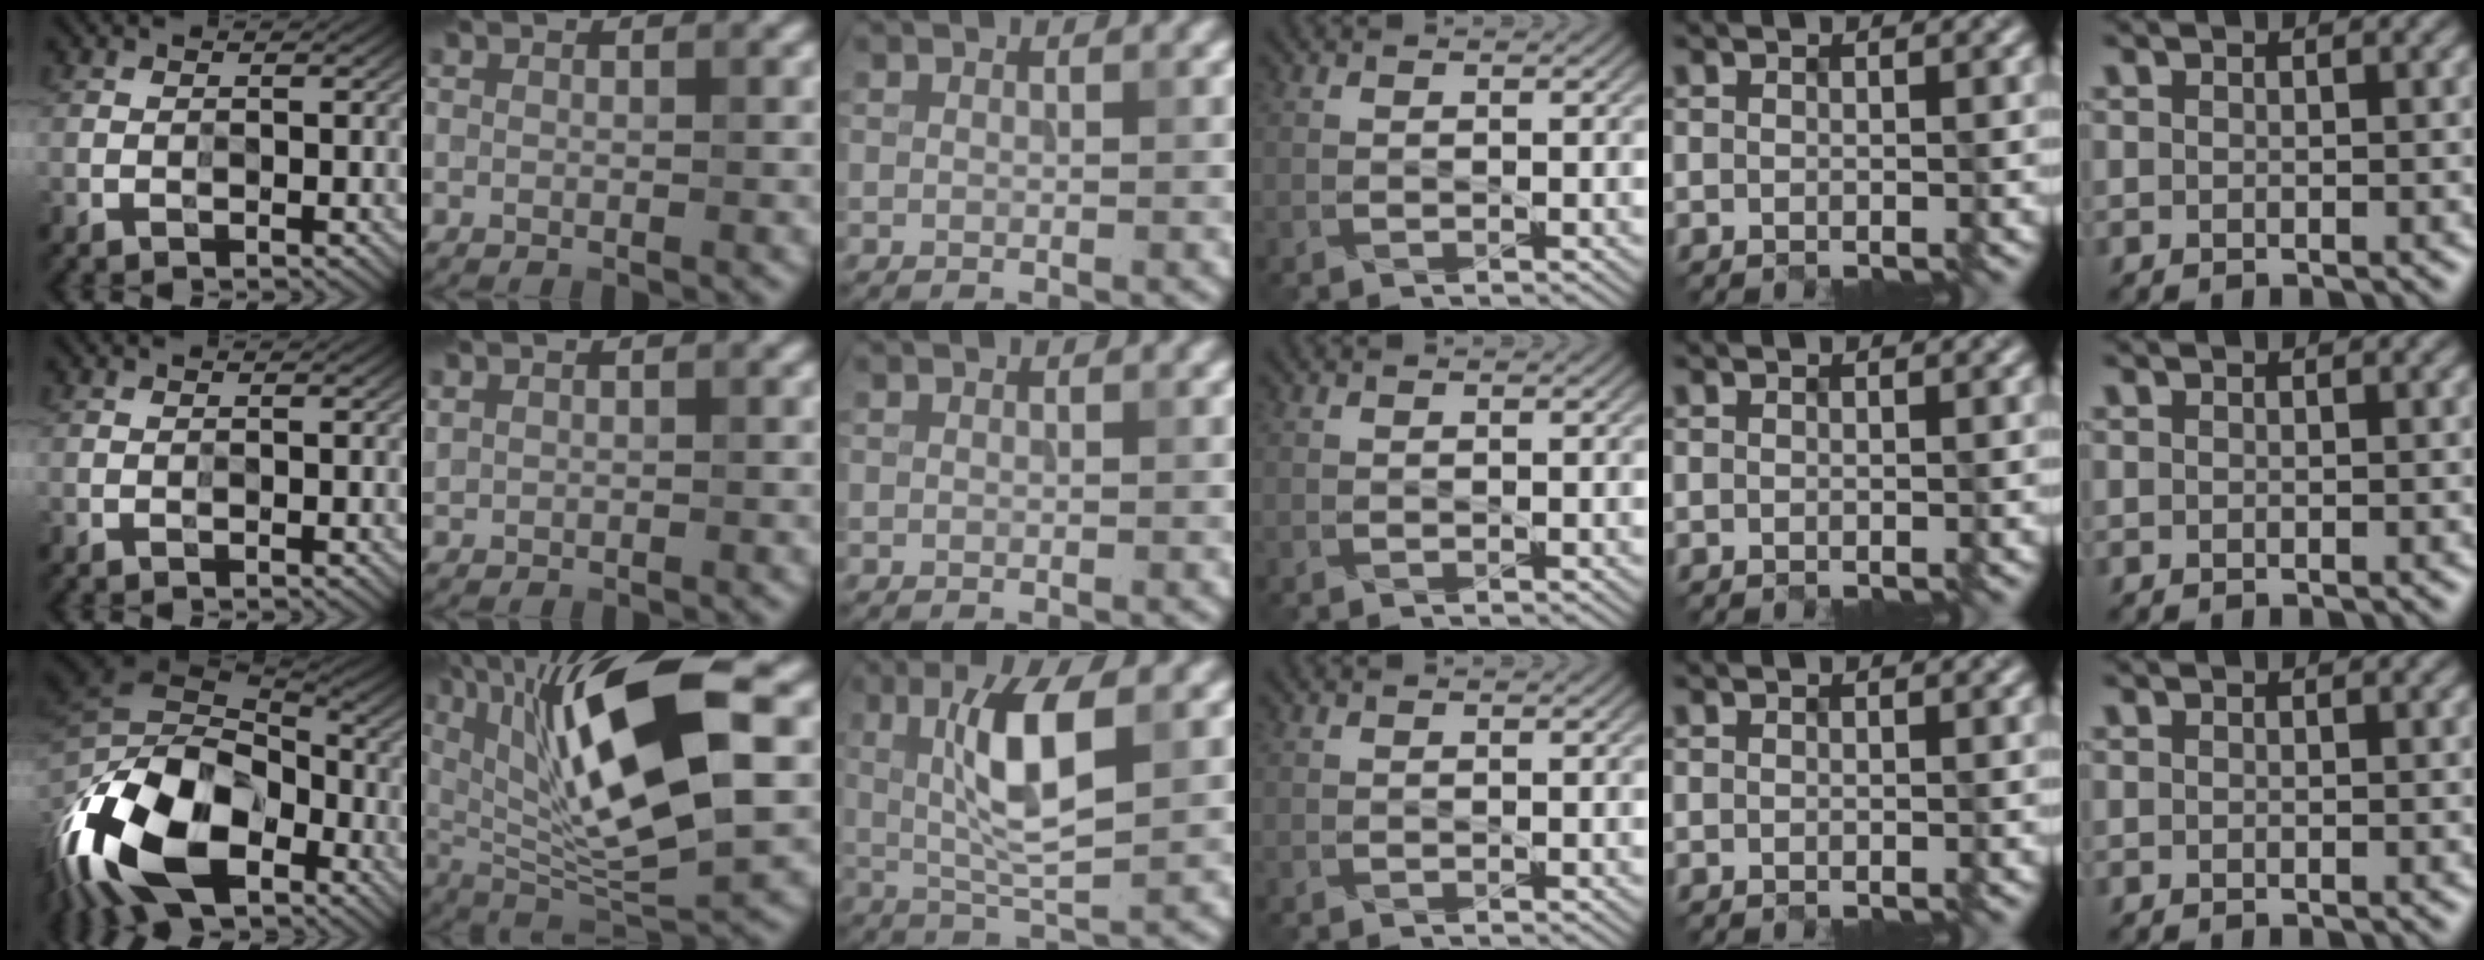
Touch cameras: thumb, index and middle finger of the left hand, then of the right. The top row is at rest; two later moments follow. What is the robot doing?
{"motion": "extract", "object": "pen cap and body"}